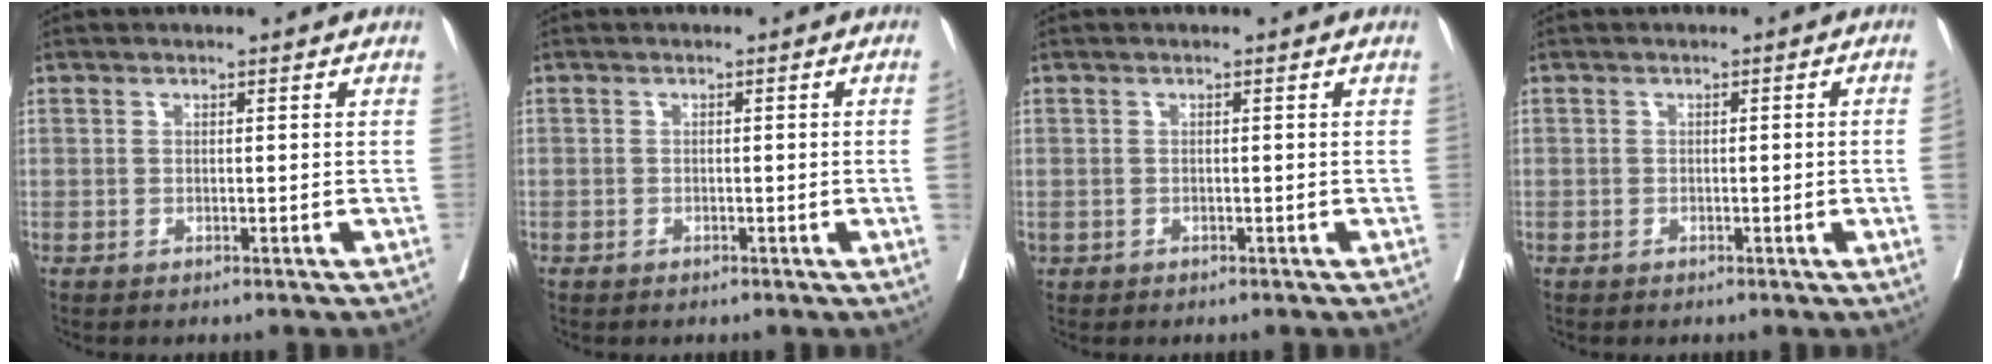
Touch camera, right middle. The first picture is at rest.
{"total": 1.0, "force": [0.2, 0.0, 1.0], "torque": [-0.014, 0.007, 0.003]}
{"total": 0.6, "force": [0.4, 0.5, 0.1], "torque": [-0.005, 0.006, 0.010]}
{"total": 1.9, "force": [0.2, -0.2, 1.9], "torque": [-0.026, 0.008, 0.005]}